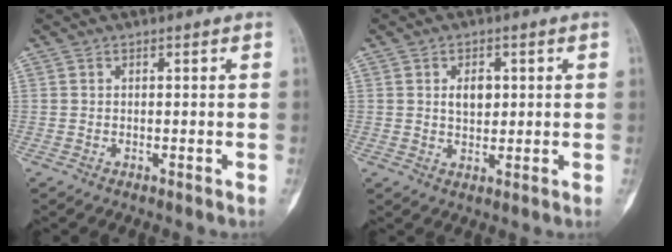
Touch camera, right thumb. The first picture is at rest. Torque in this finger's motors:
{"motor_torque": [0.13, 0.17, 0.24, -0.09, 0.00]}